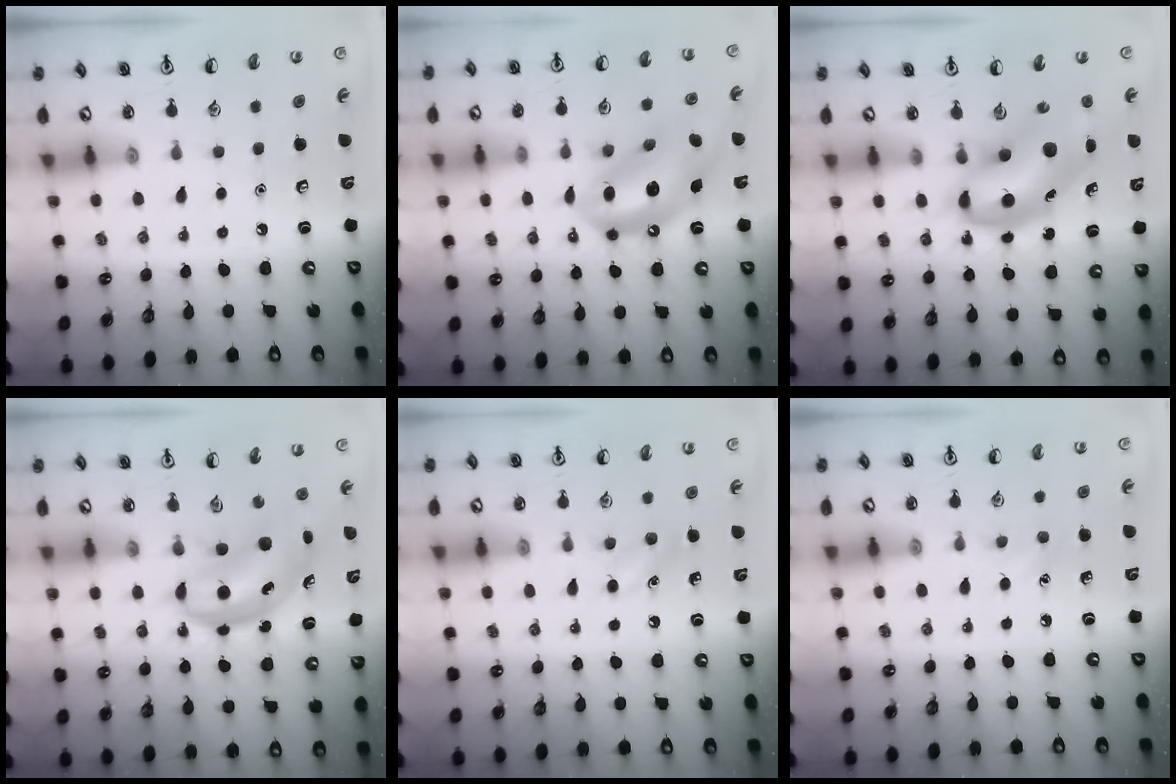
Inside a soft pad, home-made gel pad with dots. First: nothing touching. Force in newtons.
{"total": 13.4, "press": 13.0, "slide": 3.5}
{"total": 9.0, "press": 8.7, "slide": 2.6}
{"total": 4.9, "press": 4.8, "slide": 0.9}
{"total": 5.8, "press": 5.7, "slide": 1.4}
{"total": 5.5, "press": 5.2, "slide": 1.5}